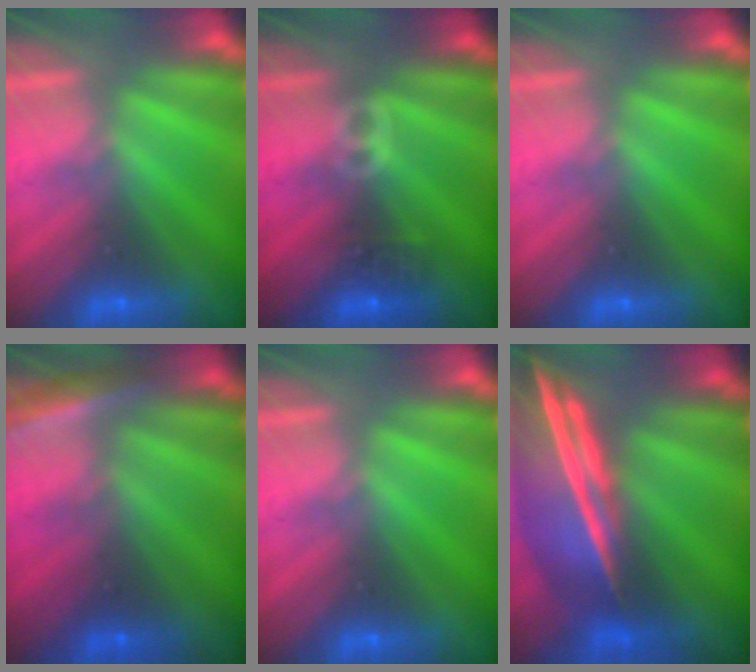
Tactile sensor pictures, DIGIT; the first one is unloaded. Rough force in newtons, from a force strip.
{"total": 3.4}
{"total": 0.0}
{"total": 2.9}
{"total": 0.0}
{"total": 7.4}